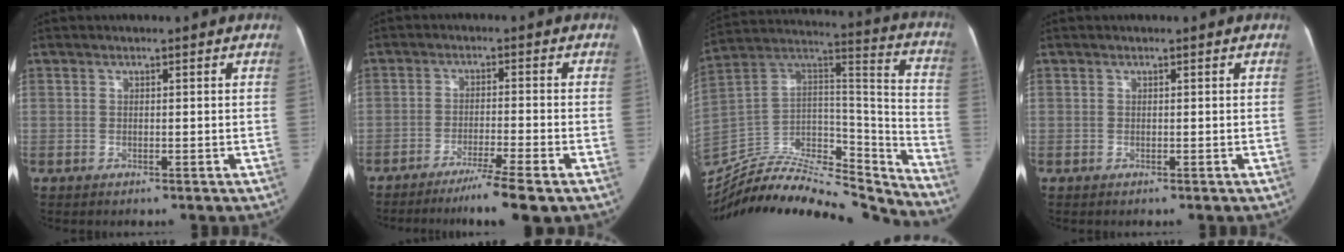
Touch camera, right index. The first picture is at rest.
{"total": 7.7, "force": [-5.8, -1.1, 4.9], "torque": [-0.073, -0.023, -0.095]}
{"total": 28.7, "force": [-26.9, 5.7, 8.0], "torque": [-0.130, 0.036, -0.412]}
{"total": 0.0}